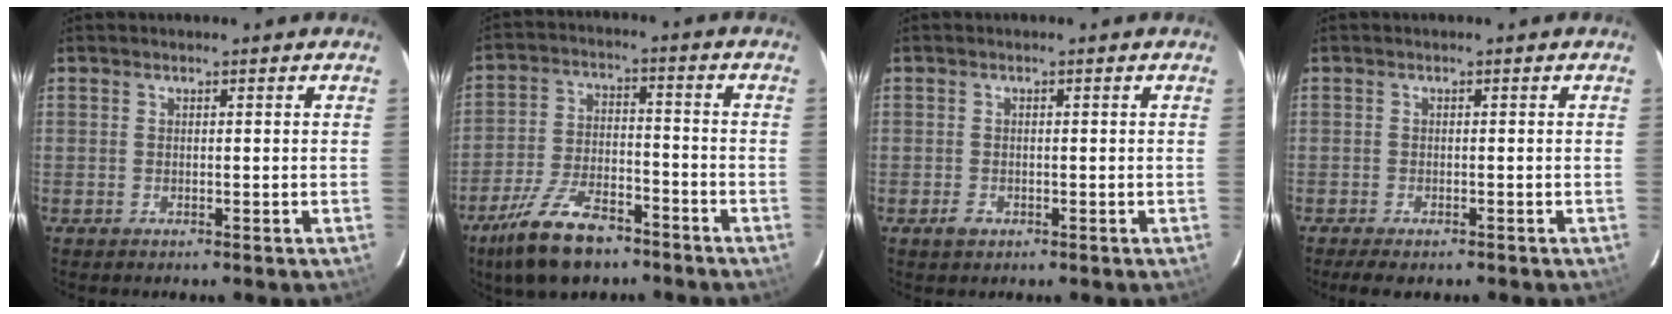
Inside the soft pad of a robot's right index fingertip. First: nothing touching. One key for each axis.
{"total": 13.8, "fx": -9.8, "fy": 5.6, "fz": 8.0, "tx": -0.177, "ty": -0.013, "tz": -0.170}
{"total": 2.0, "fx": -1.0, "fy": 1.6, "fz": 0.7, "tx": -0.014, "ty": 0.001, "tz": -0.016}
{"total": 3.9, "fx": -3.0, "fy": 1.3, "fz": 2.1, "tx": -0.051, "ty": -0.014, "tz": -0.048}